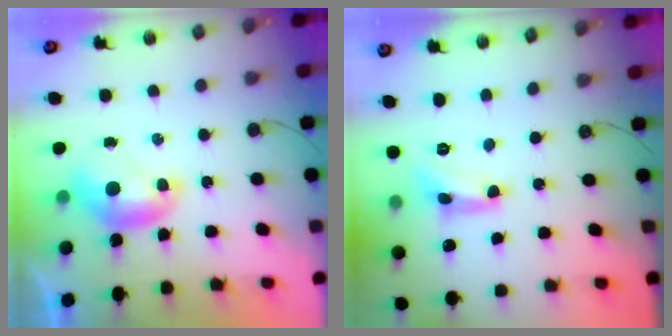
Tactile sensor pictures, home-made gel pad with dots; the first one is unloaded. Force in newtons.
{"total": 3.0, "press": 3.0, "slide": 0.3}